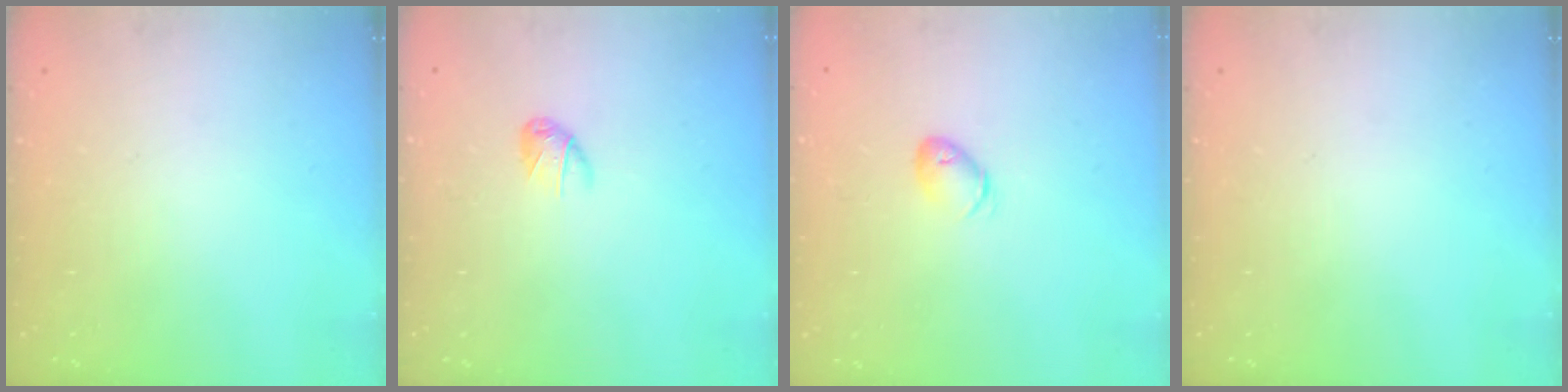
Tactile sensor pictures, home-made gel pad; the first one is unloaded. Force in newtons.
{"total": 5.8, "press": 5.5, "slide": 1.9}
{"total": 5.7, "press": 5.6, "slide": 1.2}
{"total": 0.0}